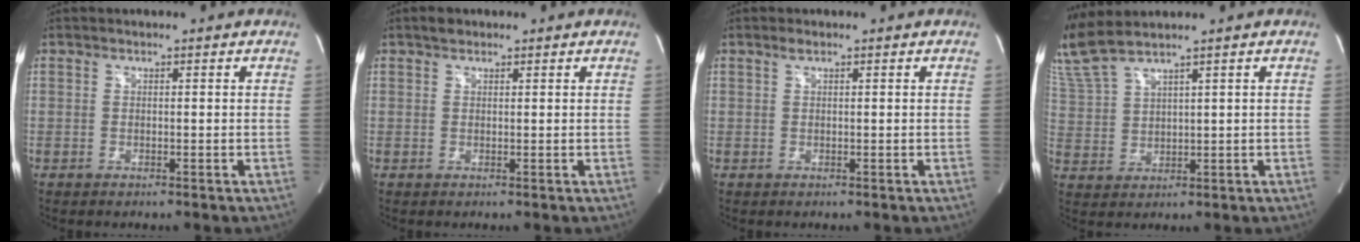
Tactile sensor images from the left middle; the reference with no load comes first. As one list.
[{"total": 1.4, "force": [1.1, 0.7, 0.5], "torque": [-0.014, 0.009, 0.016]}, {"total": 0.8, "force": [0.5, 0.2, 0.5], "torque": [-0.010, 0.004, 0.010]}, {"total": 7.3, "force": [6.5, -0.7, 3.2], "torque": [-0.089, 0.010, 0.147]}]